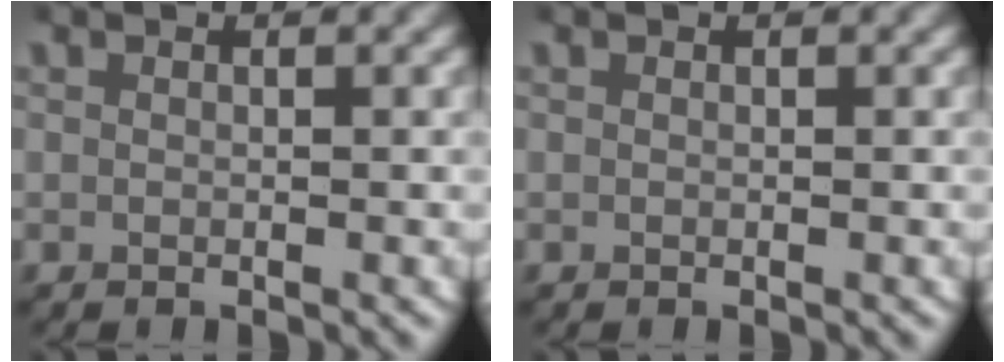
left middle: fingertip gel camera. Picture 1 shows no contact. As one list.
[{"total": 0.0}]